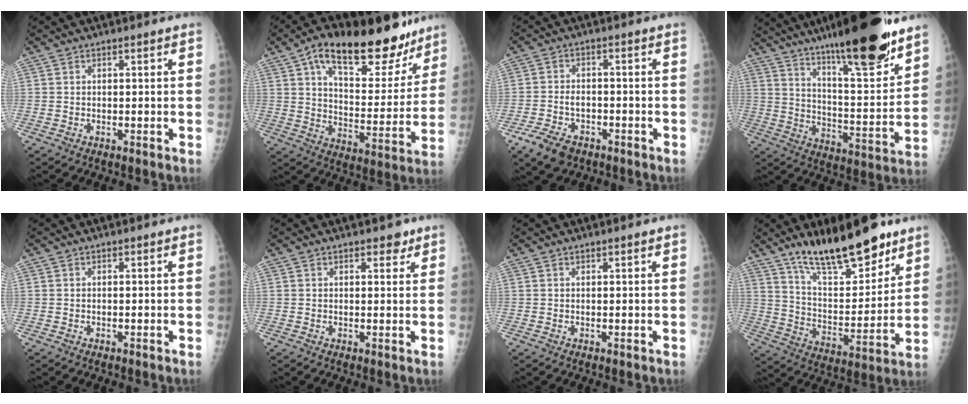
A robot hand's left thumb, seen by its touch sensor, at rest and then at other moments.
{"total": 24.1, "force": [16.0, 10.4, 14.8], "torque": [-0.175, -0.047, 0.245]}
{"total": 7.3, "force": [-4.5, 4.4, 3.7], "torque": [-0.071, 0.017, -0.075]}
{"total": 23.9, "force": [17.0, 4.1, 16.3], "torque": [-0.231, -0.079, 0.276]}
{"total": 0.0}
{"total": 2.5, "force": [1.8, 1.3, 1.3], "torque": [-0.002, -0.008, 0.021]}
{"total": 0.7, "force": [0.5, 0.0, 0.5], "torque": [-0.008, -0.002, 0.009]}
{"total": 20.3, "force": [14.6, 6.3, 12.5], "torque": [-0.161, -0.086, 0.248]}